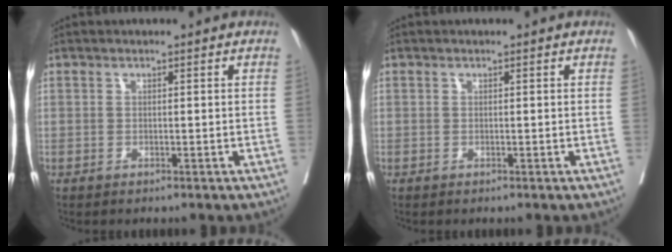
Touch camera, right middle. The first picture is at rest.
{"total": 0.0}